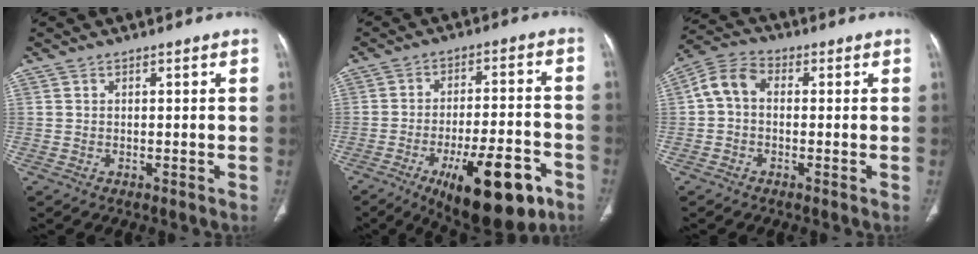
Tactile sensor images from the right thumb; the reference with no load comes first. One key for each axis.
{"total": 18.5, "fx": -9.4, "fy": 6.5, "fz": 14.5, "tx": -0.184, "ty": 0.044, "tz": -0.130}
{"total": 6.3, "fx": 0.1, "fy": 4.4, "fz": 4.5, "tx": -0.082, "ty": 0.020, "tz": -0.011}